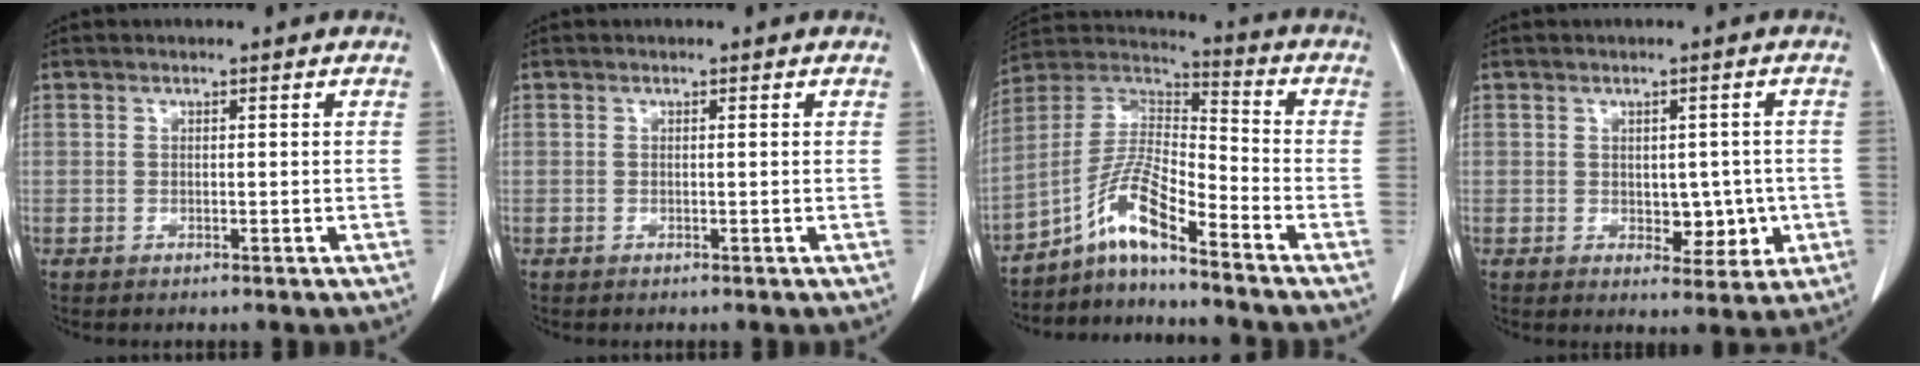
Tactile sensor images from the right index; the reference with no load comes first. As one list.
[{"total": 0.0}, {"total": 9.8, "force": [-6.9, 0.7, 7.0], "torque": [-0.148, 0.017, -0.130]}, {"total": 5.0, "force": [-0.6, 3.0, 4.0], "torque": [-0.041, 0.004, 0.002]}]